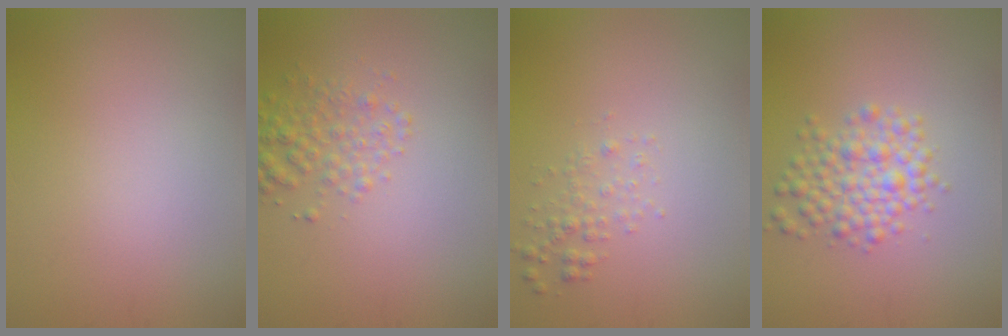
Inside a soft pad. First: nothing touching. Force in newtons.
{"total": 2.6, "press": 2.6, "slide": 0.1}
{"total": 1.5, "press": 1.5, "slide": 0.1}
{"total": 3.7, "press": 3.7, "slide": 0.1}